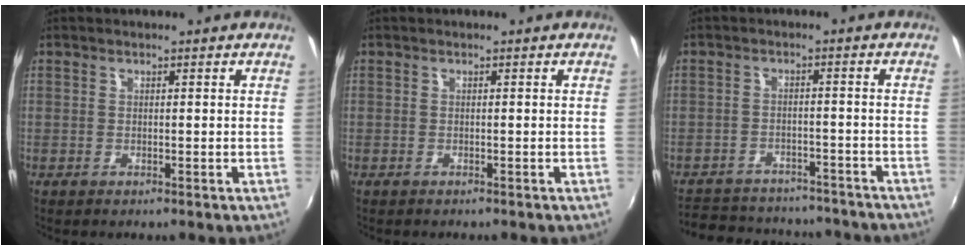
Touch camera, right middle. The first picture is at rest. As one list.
[{"total": 0.5, "force": [-0.5, 0.0, 0.2], "torque": [-0.004, -0.001, -0.008]}, {"total": 20.4, "force": [-17.4, 7.7, 7.5], "torque": [-0.160, 0.015, -0.225]}]